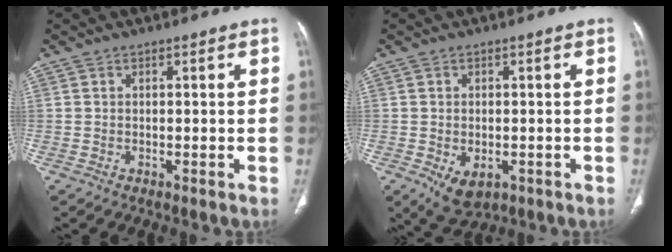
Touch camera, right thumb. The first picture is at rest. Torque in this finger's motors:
{"motor_torque": [0.96, 0.78, -0.19, -0.07, 0.01]}